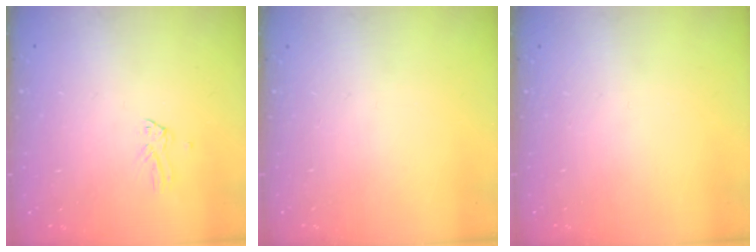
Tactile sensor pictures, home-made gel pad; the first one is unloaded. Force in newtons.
{"total": 0.0}
{"total": 0.0}